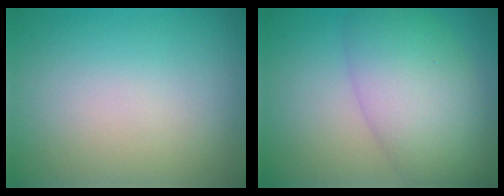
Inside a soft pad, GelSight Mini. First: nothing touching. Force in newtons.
{"total": 7.6, "press": 7.6, "slide": 0.3}